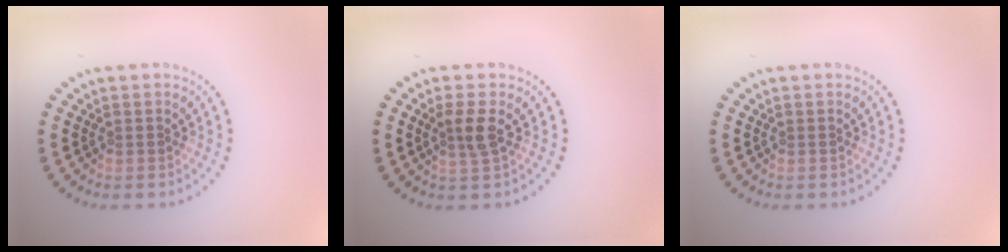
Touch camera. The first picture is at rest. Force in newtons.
{"total": 2.2, "press": 1.9, "slide": 1.0}
{"total": 0.0}